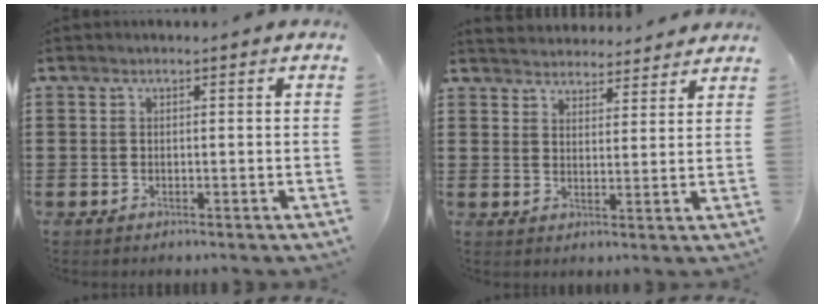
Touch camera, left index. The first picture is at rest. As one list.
[{"total": 3.5, "force": [3.4, 0.3, -0.5], "torque": [-0.004, -0.016, 0.062]}]